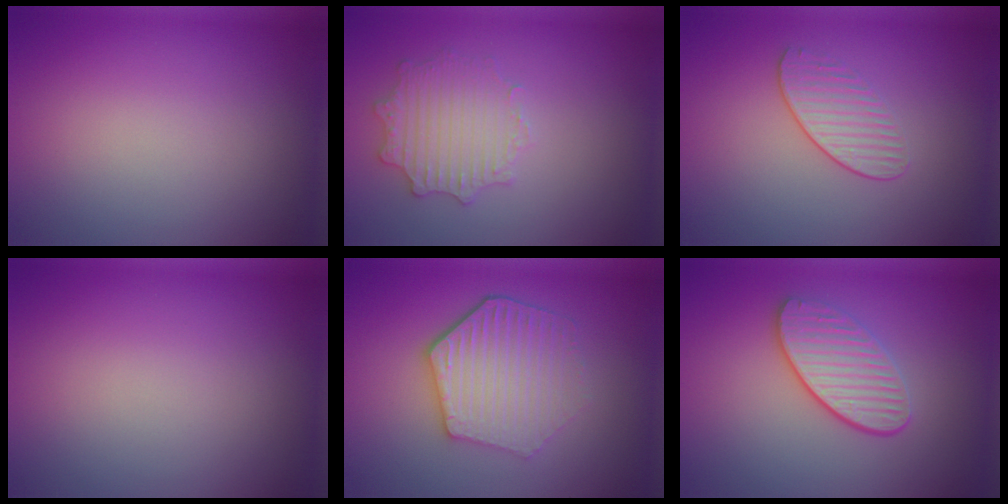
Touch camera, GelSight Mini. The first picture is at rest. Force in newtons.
{"total": 2.9, "press": 2.9, "slide": 0.1}
{"total": 1.8, "press": 1.3, "slide": 1.1}
{"total": 0.0}
{"total": 5.4, "press": 4.4, "slide": 3.2}
{"total": 3.5, "press": 3.2, "slide": 1.4}